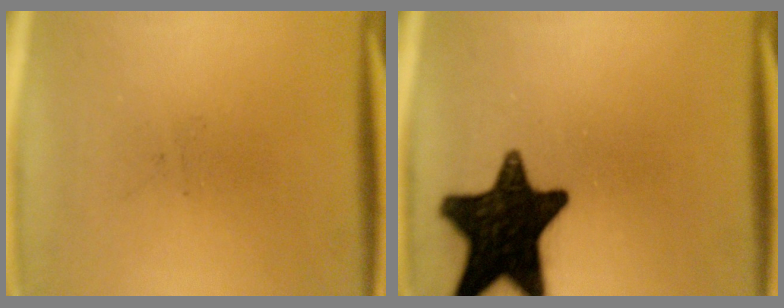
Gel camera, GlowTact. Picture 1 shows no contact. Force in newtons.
{"total": 16.7}